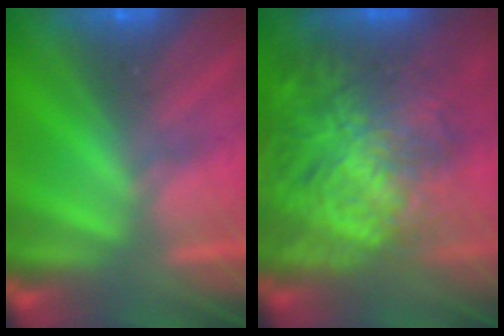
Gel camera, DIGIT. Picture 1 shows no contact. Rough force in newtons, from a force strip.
{"total": 9.3}